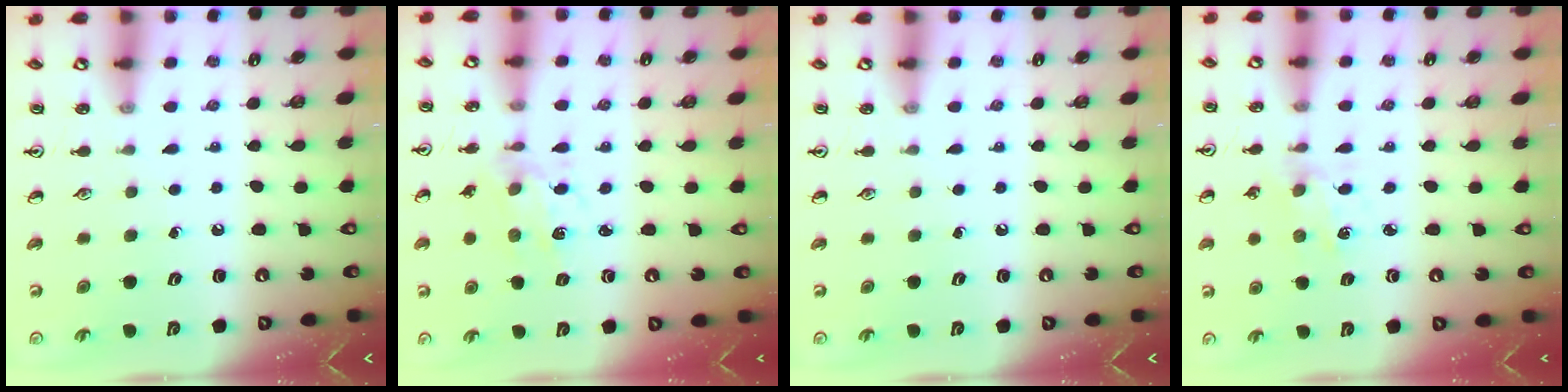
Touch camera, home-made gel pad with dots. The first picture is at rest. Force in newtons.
{"total": 3.3, "press": 3.3, "slide": 0.1}
{"total": 0.0}
{"total": 0.8, "press": 0.7, "slide": 0.2}